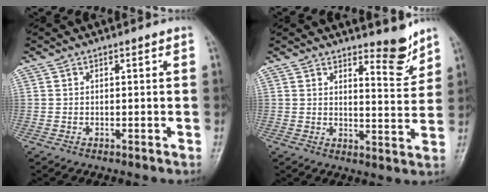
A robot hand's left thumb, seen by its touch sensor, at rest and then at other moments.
{"total": 5.9, "force": [4.9, 1.5, 2.9], "torque": [-0.025, -0.049, 0.074]}